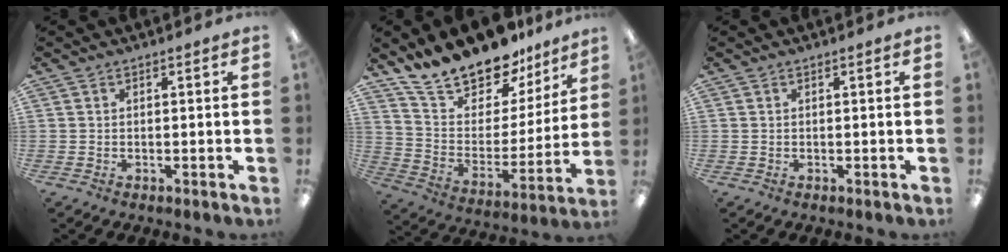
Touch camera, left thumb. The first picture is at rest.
{"total": 17.5, "force": [16.0, 6.0, 3.8], "torque": [-0.090, -0.135, 0.289]}
{"total": 0.0}